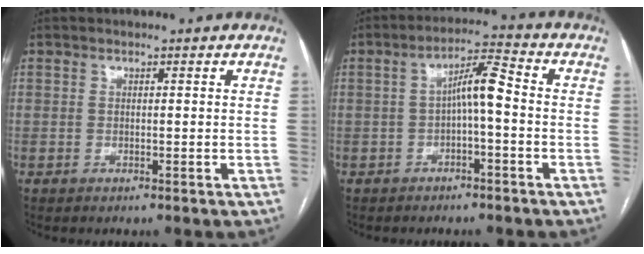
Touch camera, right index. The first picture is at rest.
{"total": 5.7, "force": [-0.6, 0.8, 5.6], "torque": [-0.096, 0.024, -0.011]}